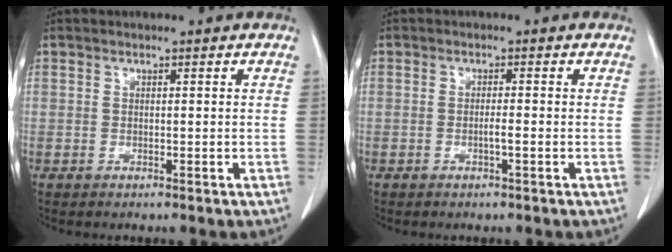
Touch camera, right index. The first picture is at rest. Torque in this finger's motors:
{"motor_torque": [0.34, -0.30, 0.04, 0.02]}